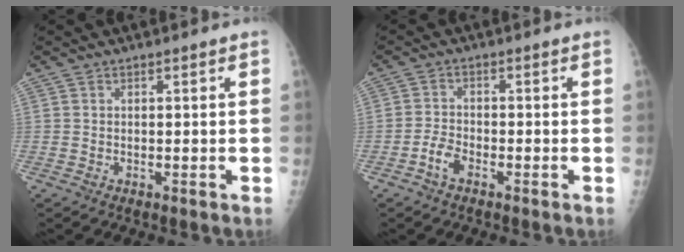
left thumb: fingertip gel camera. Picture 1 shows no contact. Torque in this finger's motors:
{"motor_torque": [0.21, 0.16, -0.08, -0.05, 0.11]}